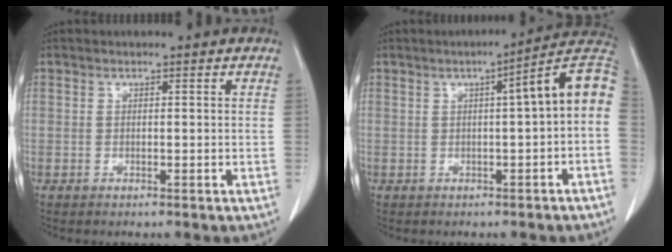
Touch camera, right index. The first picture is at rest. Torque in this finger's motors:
{"motor_torque": [0.85, -0.14, 0.37, 0.09]}